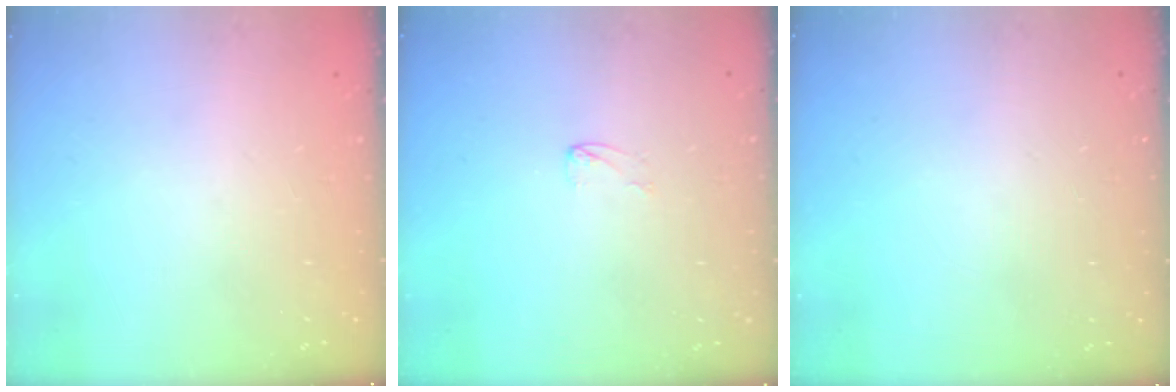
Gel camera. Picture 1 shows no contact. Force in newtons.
{"total": 3.0, "press": 3.0, "slide": 0.3}
{"total": 0.0}